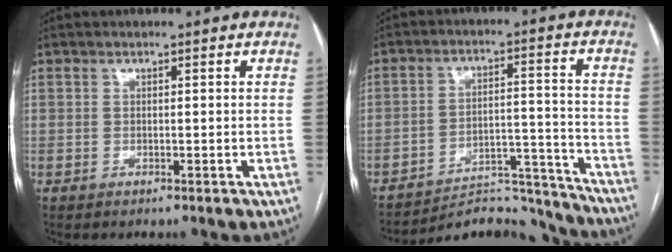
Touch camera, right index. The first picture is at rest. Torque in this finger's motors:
{"motor_torque": [-0.74, -0.37, -0.20, -0.05]}